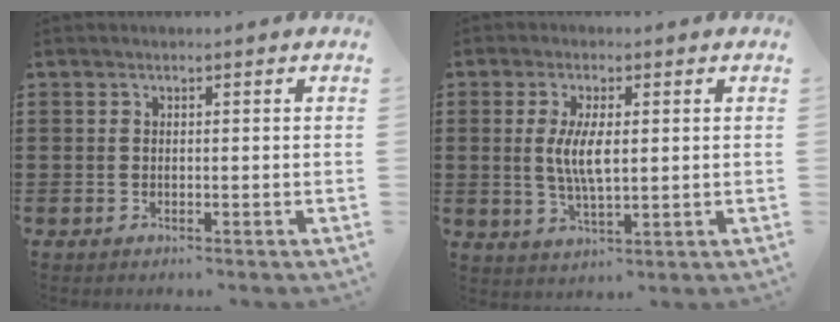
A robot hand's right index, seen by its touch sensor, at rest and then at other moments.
{"total": 5.8, "force": [0.5, 2.0, 5.5], "torque": [-0.113, 0.004, 0.005]}